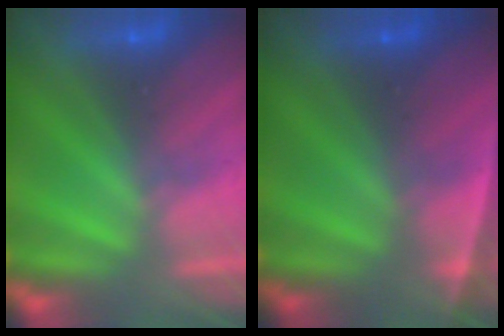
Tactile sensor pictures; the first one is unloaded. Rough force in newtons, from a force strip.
{"total": 2.6}